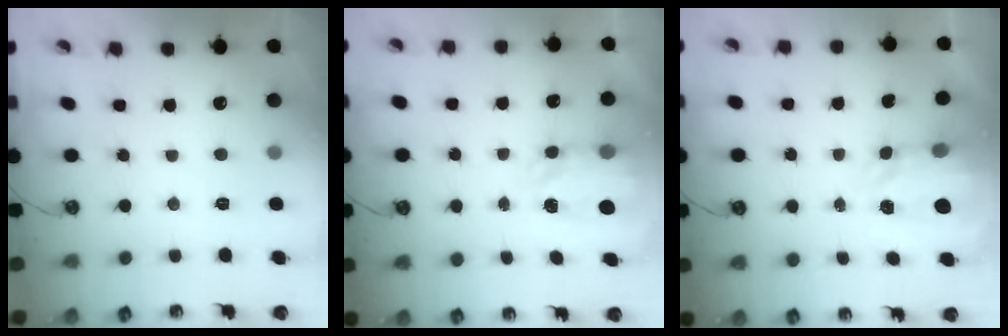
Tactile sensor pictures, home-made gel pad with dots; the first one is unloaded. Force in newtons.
{"total": 5.0, "press": 5.0, "slide": 0.3}
{"total": 3.5, "press": 3.5, "slide": 0.4}